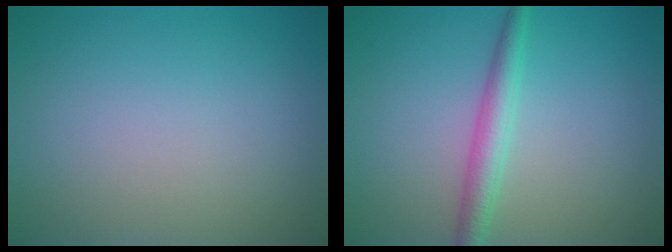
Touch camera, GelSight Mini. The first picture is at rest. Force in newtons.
{"total": 2.7, "press": 2.7, "slide": 0.0}